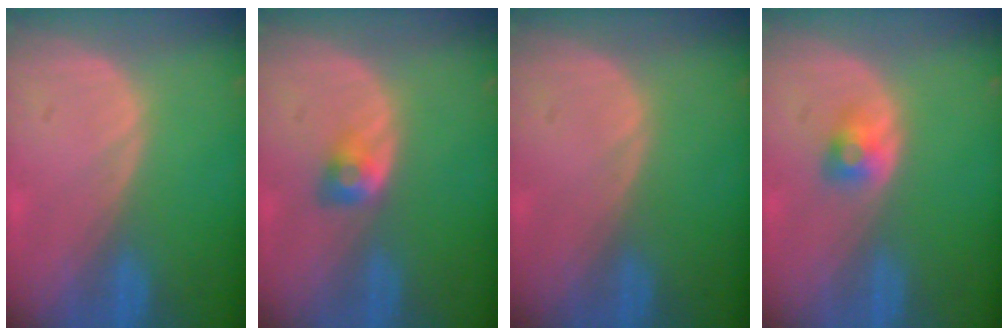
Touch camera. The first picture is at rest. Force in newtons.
{"total": 2.8, "press": 2.4, "slide": 1.4}
{"total": 0.0}
{"total": 2.7, "press": 2.4, "slide": 1.1}